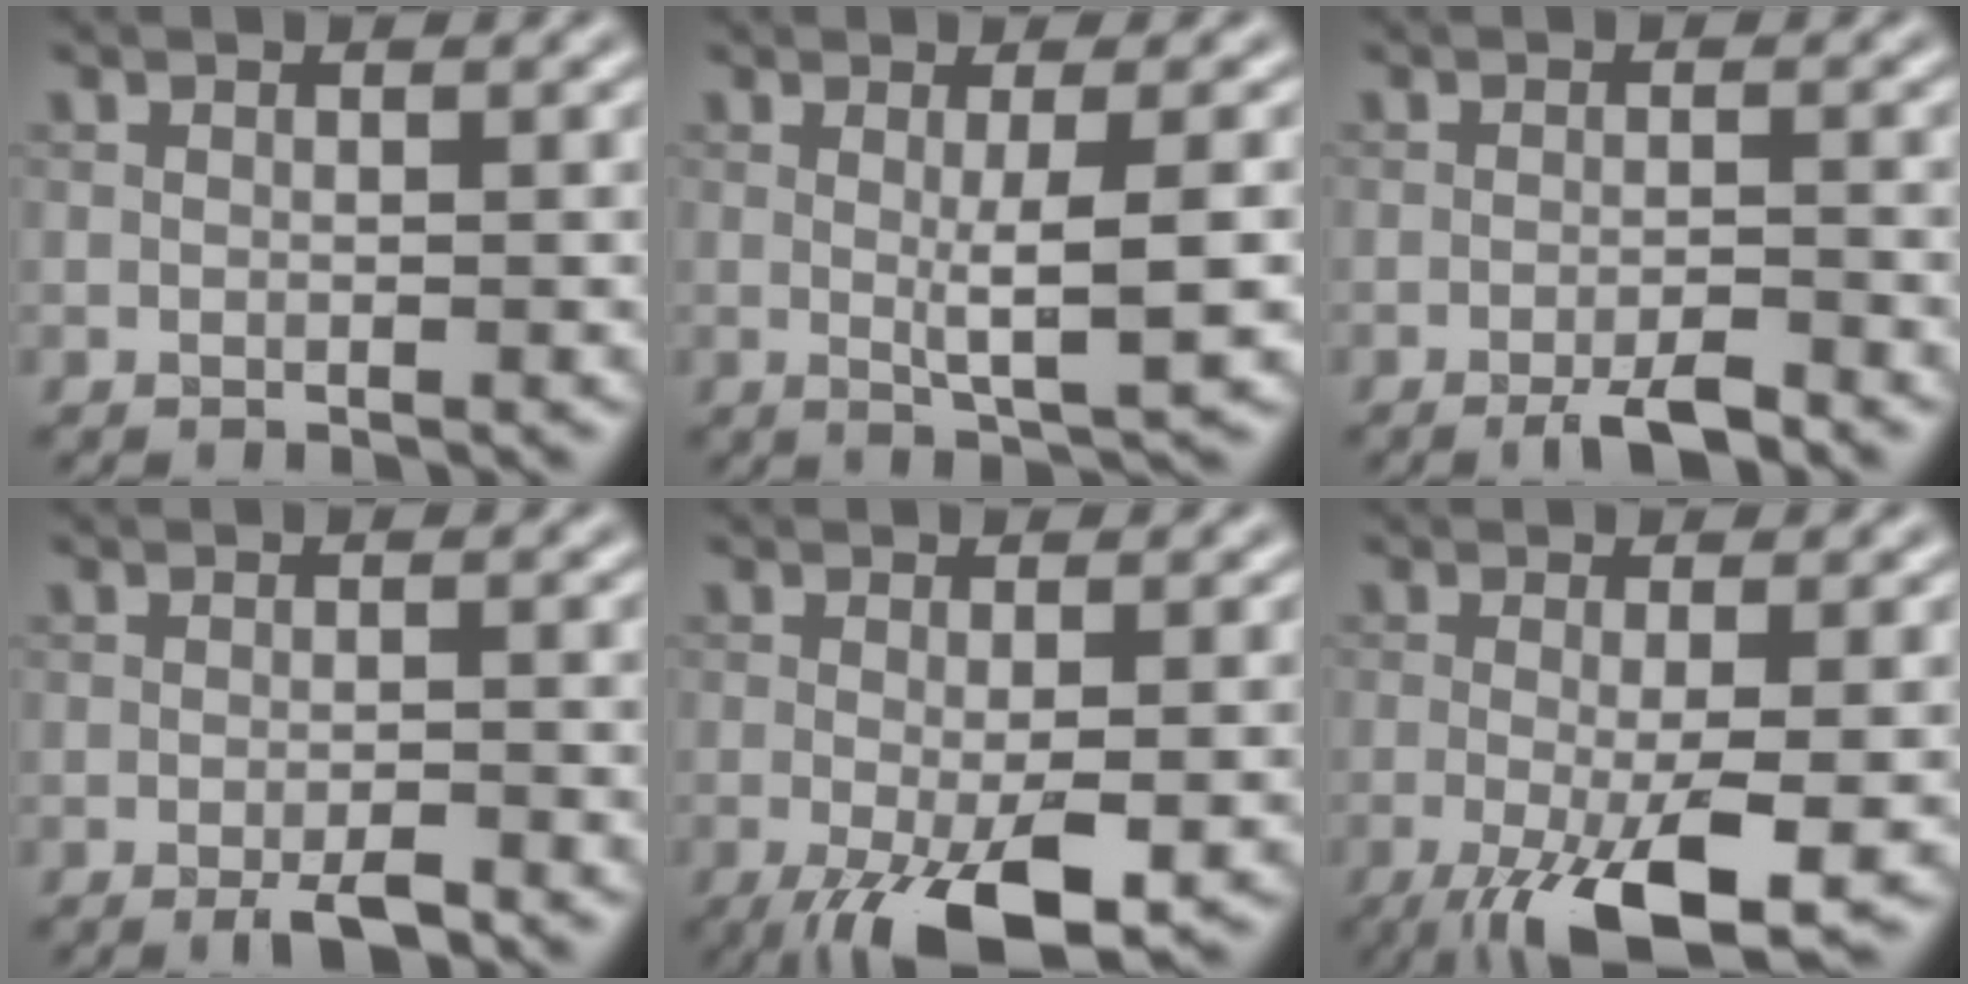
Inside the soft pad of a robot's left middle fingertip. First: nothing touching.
{"total": 3.8, "force": [0.0, 0.6, 3.8], "torque": [-0.060, -0.003, 0.000]}
{"total": 3.2, "force": [-2.4, 0.4, 2.1], "torque": [-0.034, -0.001, -0.045]}
{"total": 2.5, "force": [-1.7, 0.4, 1.8], "torque": [-0.028, -0.003, -0.032]}
{"total": 6.7, "force": [-2.9, 2.0, 5.7], "torque": [-0.100, -0.014, -0.046]}
{"total": 8.3, "force": [-3.5, 2.1, 7.2], "torque": [-0.129, -0.014, -0.057]}